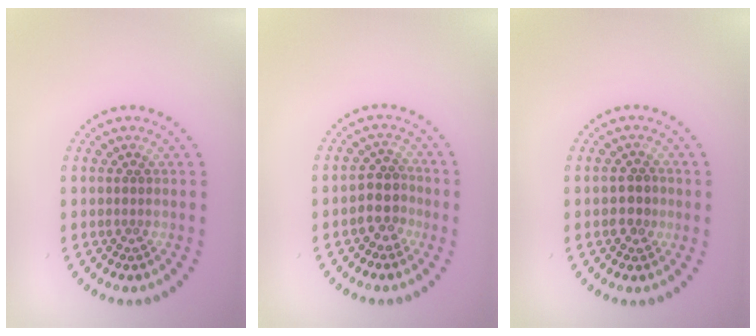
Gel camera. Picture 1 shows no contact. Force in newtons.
{"total": 2.6, "press": 2.2, "slide": 1.4}
{"total": 1.9, "press": 1.9, "slide": 0.3}